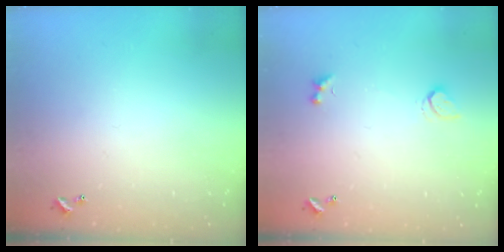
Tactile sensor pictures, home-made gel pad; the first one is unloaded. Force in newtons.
{"total": 1.8, "press": 1.8, "slide": 0.5}